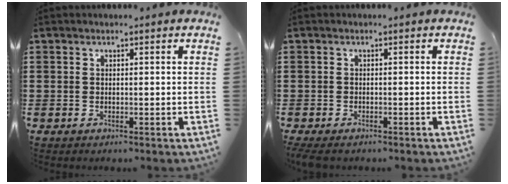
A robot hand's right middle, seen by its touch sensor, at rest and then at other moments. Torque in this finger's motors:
{"motor_torque": [1.29, -0.24, 0.43, 0.13]}